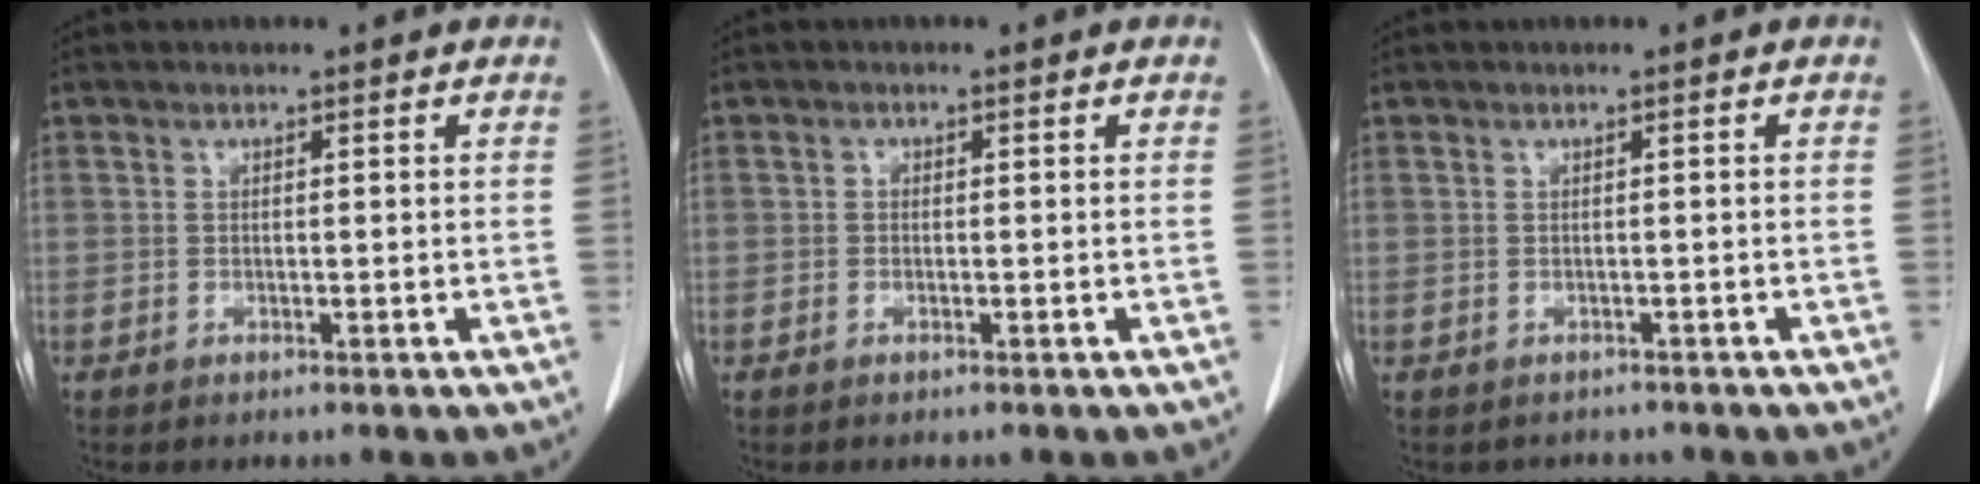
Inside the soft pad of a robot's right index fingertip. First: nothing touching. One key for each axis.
{"total": 0.5, "fx": -0.2, "fy": 0.3, "fz": 0.3, "tx": -0.004, "ty": 0.002, "tz": -0.006}
{"total": 2.0, "fx": -1.7, "fy": 1.1, "fz": -0.2, "tx": -0.002, "ty": 0.003, "tz": -0.026}